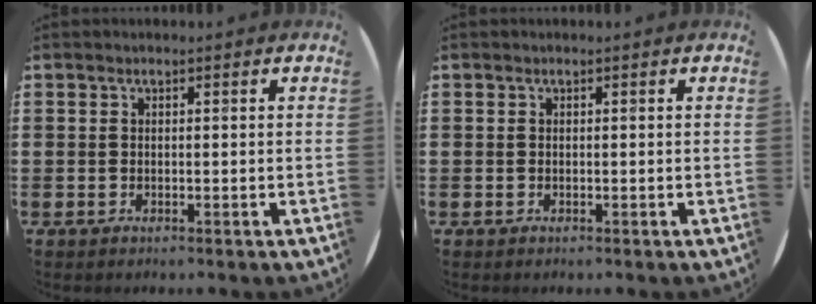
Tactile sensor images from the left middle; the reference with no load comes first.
{"total": 0.0}